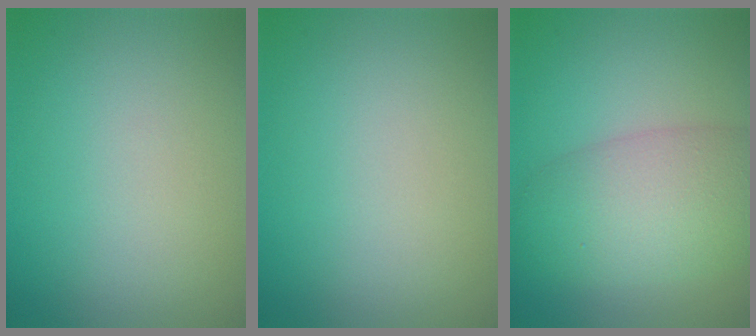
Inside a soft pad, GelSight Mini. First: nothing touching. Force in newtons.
{"total": 0.0}
{"total": 6.6, "press": 6.6, "slide": 0.4}